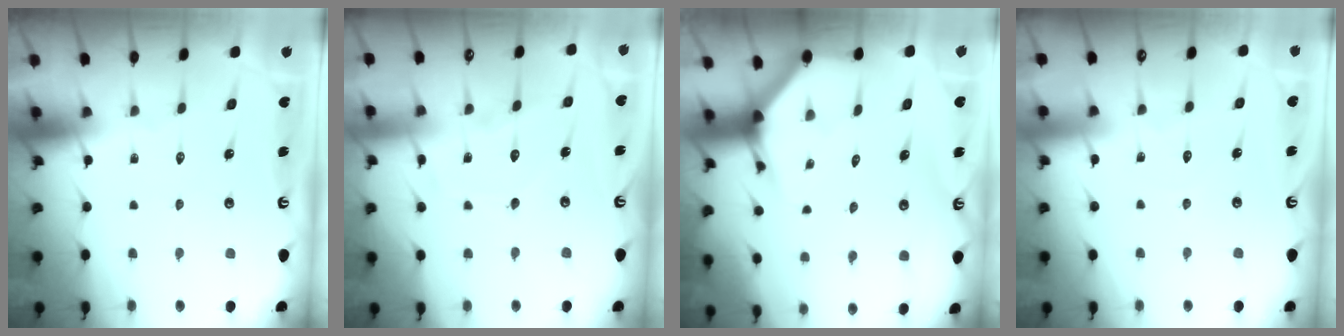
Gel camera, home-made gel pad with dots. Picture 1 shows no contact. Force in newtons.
{"total": 8.5, "press": 8.5, "slide": 0.7}
{"total": 3.9, "press": 3.9, "slide": 0.2}
{"total": 2.9, "press": 2.9, "slide": 0.3}